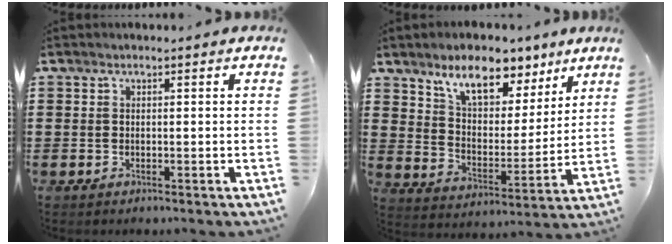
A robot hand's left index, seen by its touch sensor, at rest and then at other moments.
{"total": 9.2, "force": [7.2, 4.1, 4.1], "torque": [-0.091, -0.024, 0.127]}